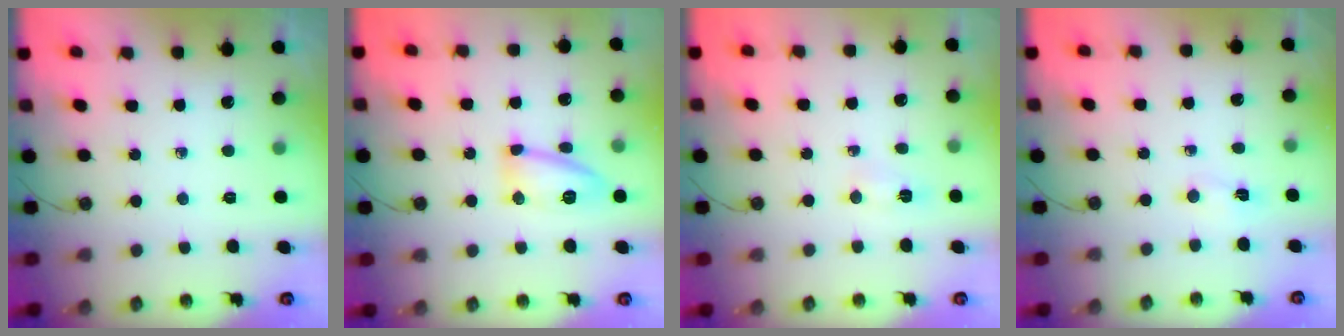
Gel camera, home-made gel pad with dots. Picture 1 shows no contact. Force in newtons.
{"total": 10.9, "press": 10.8, "slide": 1.2}
{"total": 2.7, "press": 2.6, "slide": 0.3}
{"total": 3.9, "press": 1.0, "slide": 3.8}